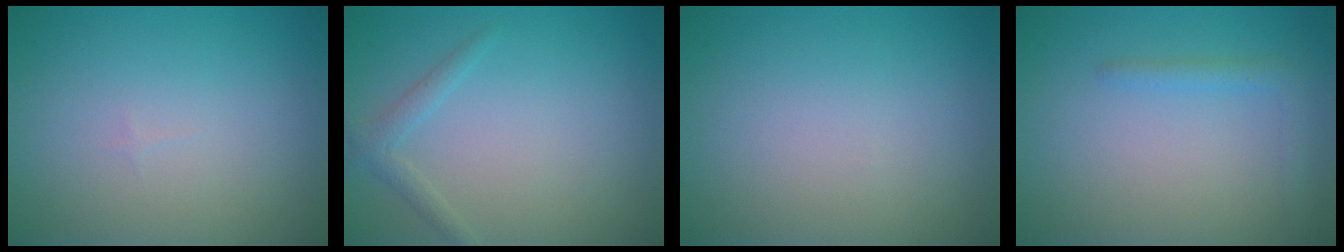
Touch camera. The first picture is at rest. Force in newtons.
{"total": 1.4, "press": 1.4, "slide": 0.1}
{"total": 0.0}
{"total": 1.4, "press": 1.4, "slide": 0.1}